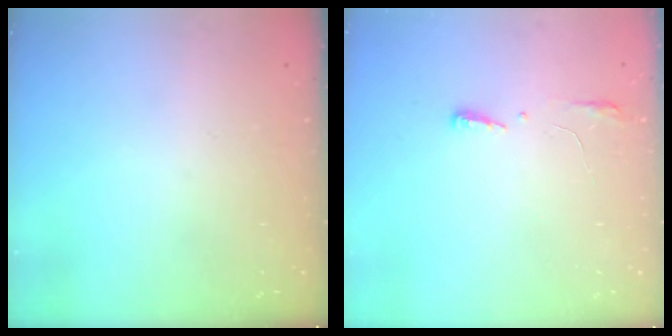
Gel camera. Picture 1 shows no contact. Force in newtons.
{"total": 3.8, "press": 3.6, "slide": 1.2}